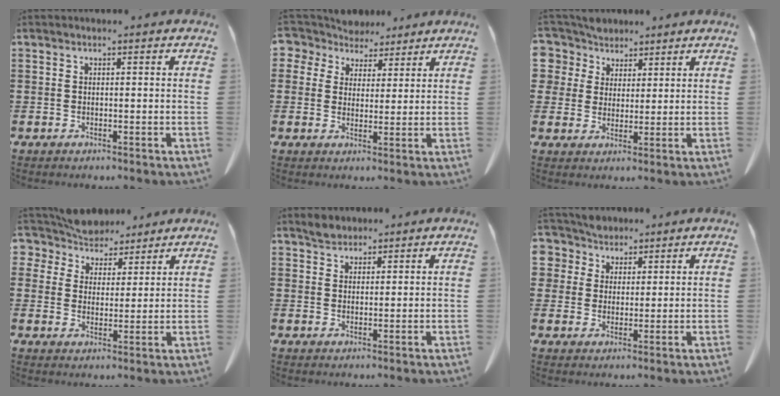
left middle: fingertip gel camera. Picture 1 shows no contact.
{"total": 5.3, "force": [4.2, 3.2, 0.5], "torque": [-0.039, -0.012, 0.077]}
{"total": 5.3, "force": [3.6, 4.0, -0.1], "torque": [-0.031, -0.006, 0.066]}
{"total": 6.5, "force": [6.0, 2.5, 0.1], "torque": [-0.039, -0.031, 0.113]}
{"total": 2.3, "force": [2.1, 0.9, 0.3], "torque": [-0.010, 0.003, 0.042]}
{"total": 5.0, "force": [3.6, 3.4, -0.3], "torque": [-0.025, -0.006, 0.066]}